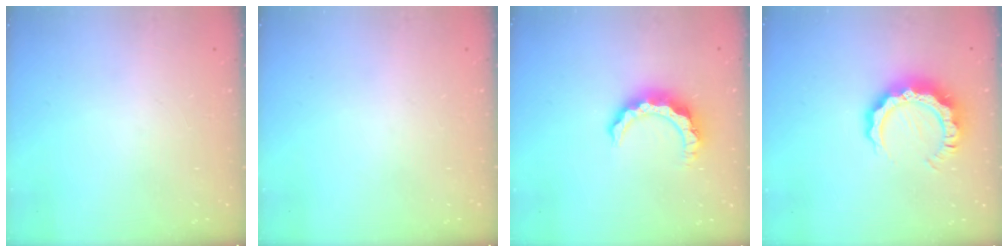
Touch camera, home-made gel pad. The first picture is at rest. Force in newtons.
{"total": 0.0}
{"total": 8.3, "press": 8.3, "slide": 0.9}
{"total": 10.4, "press": 10.3, "slide": 1.2}